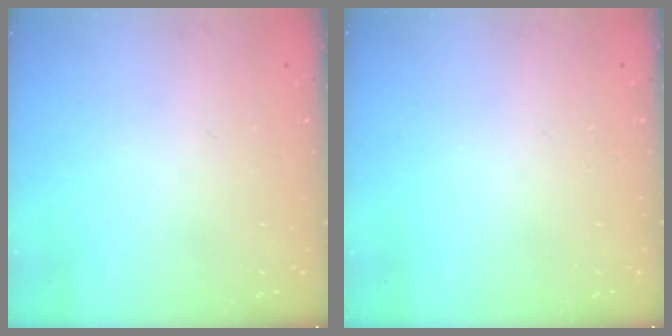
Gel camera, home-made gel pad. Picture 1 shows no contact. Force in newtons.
{"total": 0.0}